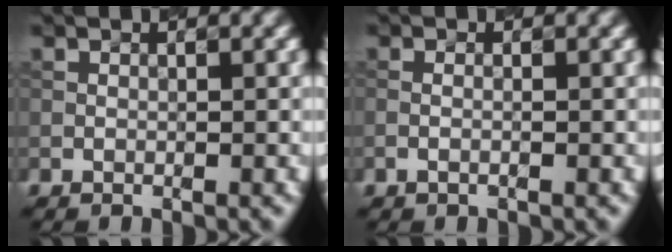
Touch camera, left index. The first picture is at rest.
{"total": 0.7, "force": [-0.2, 0.2, 0.7], "torque": [-0.016, 0.000, -0.006]}